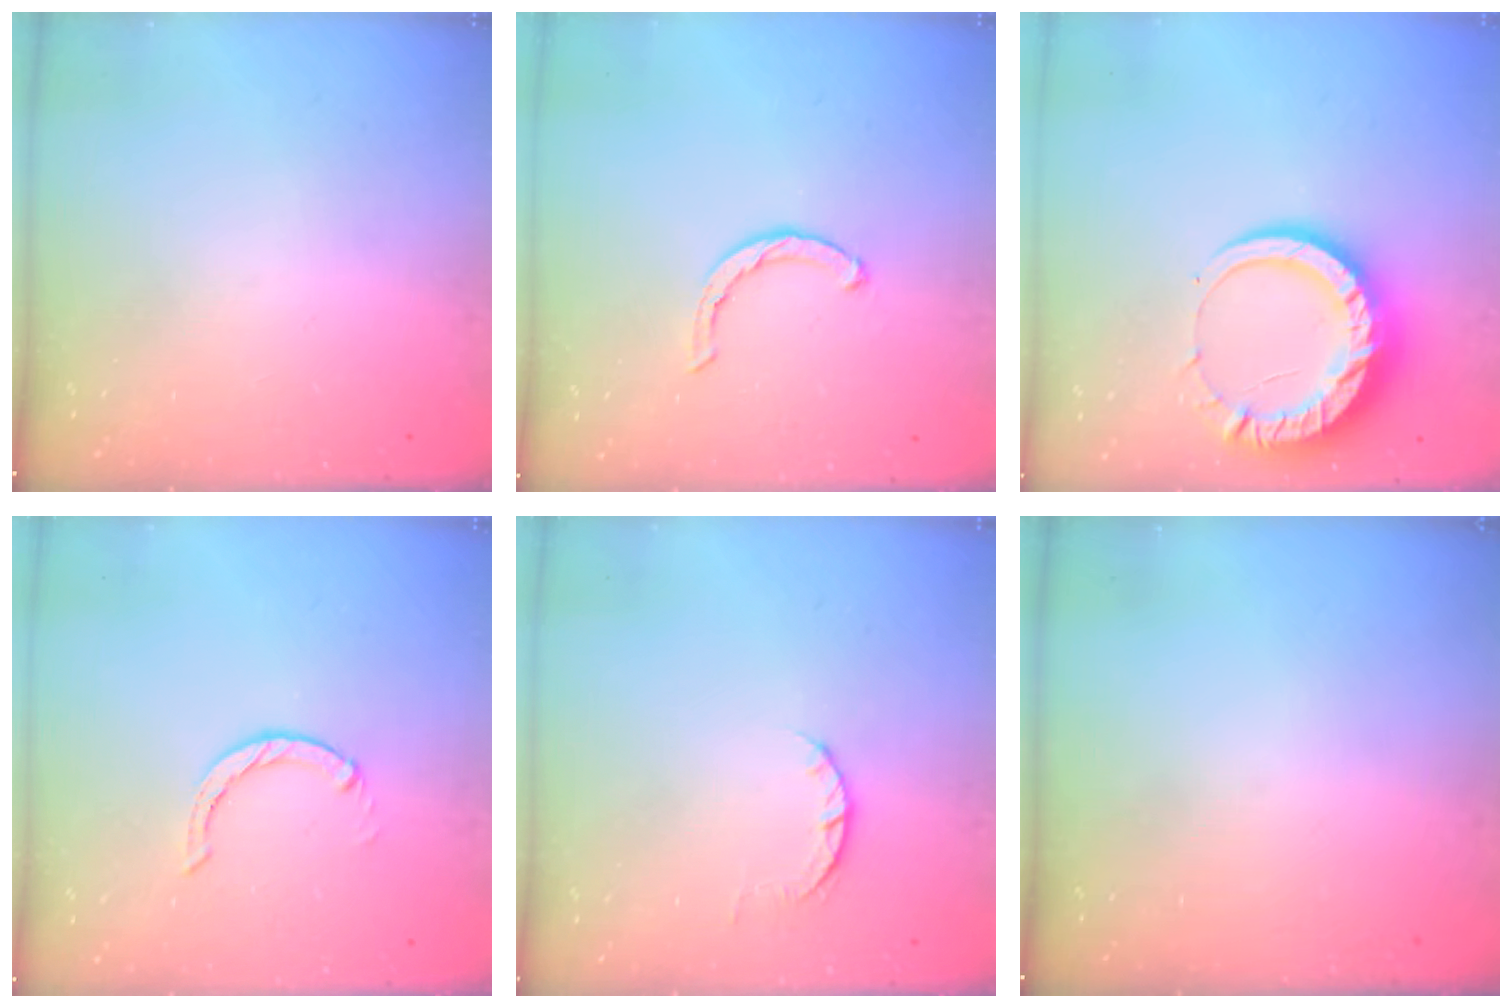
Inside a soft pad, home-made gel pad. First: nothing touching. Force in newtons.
{"total": 2.1, "press": 2.1, "slide": 0.3}
{"total": 14.4, "press": 14.4, "slide": 1.3}
{"total": 0.0}
{"total": 3.2, "press": 3.2, "slide": 0.4}
{"total": 0.0}